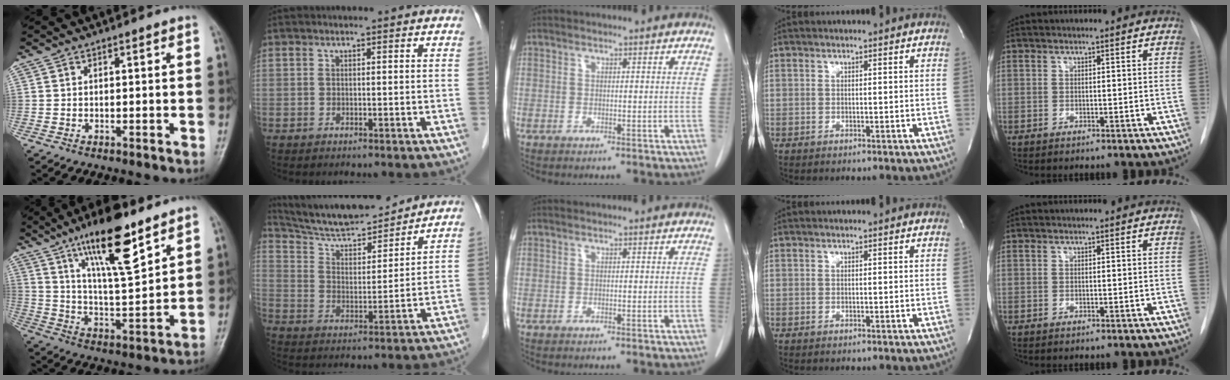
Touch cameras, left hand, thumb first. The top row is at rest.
{"thumb": {"total": 16.5, "force": [10.3, 4.2, 12.2], "torque": [-0.190, -0.055, 0.186]}, "index": {"total": 15.7, "force": [14.6, 2.0, 5.4], "torque": [-0.098, 0.006, 0.246]}}